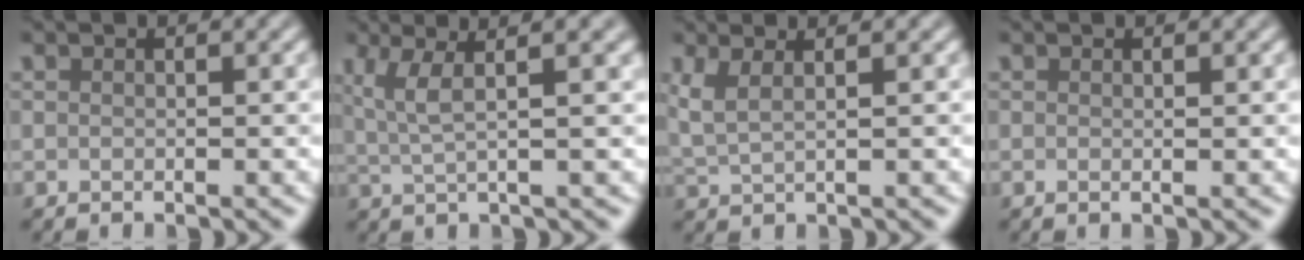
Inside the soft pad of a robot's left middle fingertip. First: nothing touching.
{"total": 5.9, "force": [2.5, 1.3, 5.1], "torque": [-0.085, 0.015, 0.043]}
{"total": 2.7, "force": [1.4, 0.8, 2.2], "torque": [-0.041, 0.001, 0.024]}
{"total": 0.5, "force": [0.1, 0.1, 0.5], "torque": [-0.006, -0.001, 0.001]}